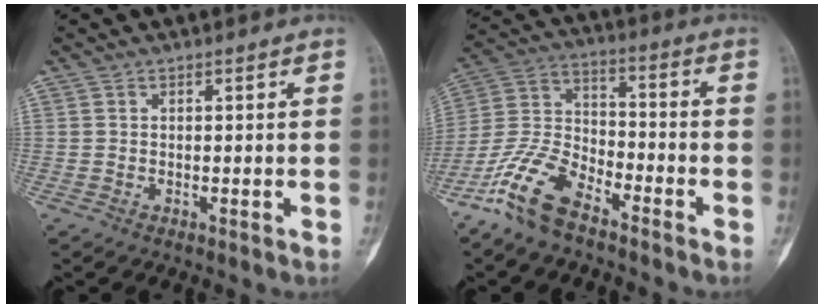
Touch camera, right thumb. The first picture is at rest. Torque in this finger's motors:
{"motor_torque": [0.23, 0.17, 1.00, -1.37, -0.03]}